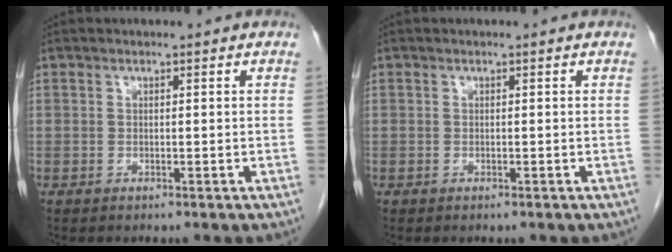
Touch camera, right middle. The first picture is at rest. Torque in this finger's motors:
{"motor_torque": [-0.39, 0.12, -0.04, -0.01]}